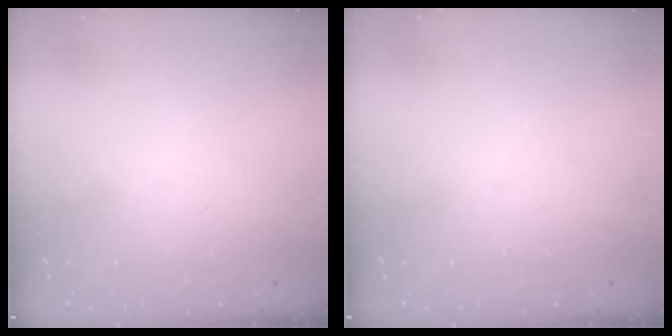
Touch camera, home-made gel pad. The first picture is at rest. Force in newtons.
{"total": 0.0}